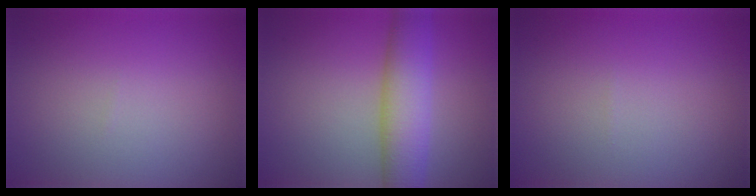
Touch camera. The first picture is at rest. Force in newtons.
{"total": 6.0, "press": 6.0, "slide": 0.2}
{"total": 0.0}